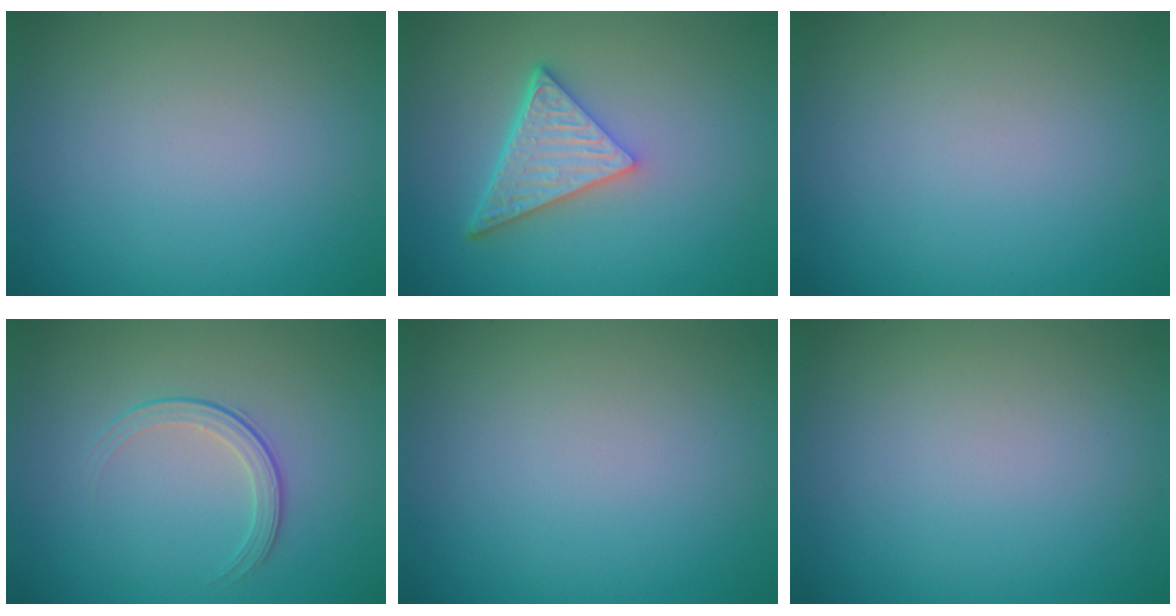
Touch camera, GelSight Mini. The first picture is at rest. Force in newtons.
{"total": 5.4, "press": 4.0, "slide": 3.6}
{"total": 0.0}
{"total": 1.9, "press": 1.3, "slide": 1.5}
{"total": 0.0}
{"total": 0.0}